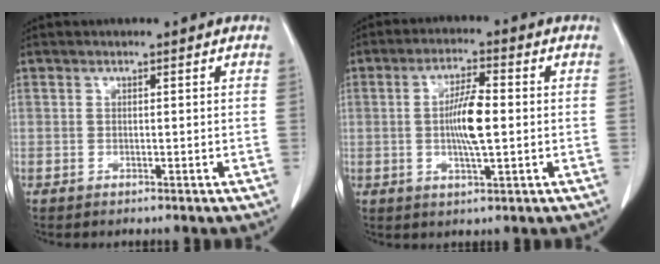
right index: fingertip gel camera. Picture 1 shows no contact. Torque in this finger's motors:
{"motor_torque": [0.30, -0.04, 0.19, 0.10]}